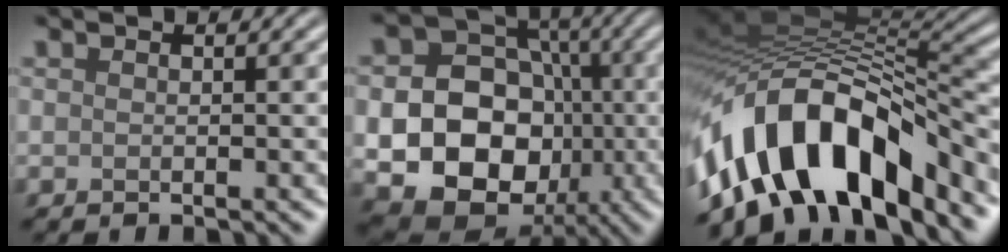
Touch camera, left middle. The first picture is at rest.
{"total": 14.5, "force": [-2.7, 12.0, 7.6], "torque": [-0.119, -0.028, -0.068]}
{"total": 13.8, "force": [-6.8, 6.9, 9.8], "torque": [-0.154, 0.012, -0.129]}